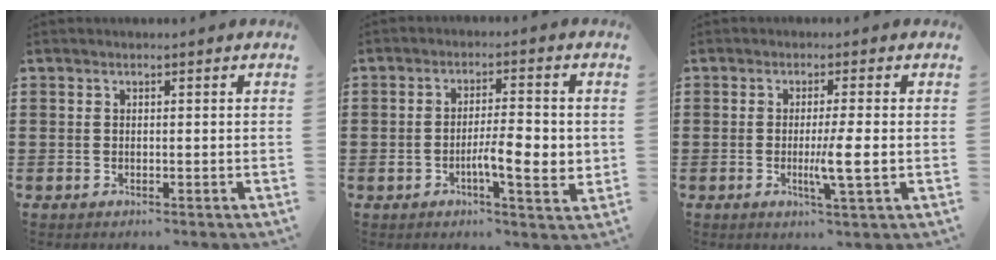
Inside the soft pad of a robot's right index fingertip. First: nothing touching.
{"total": 7.3, "force": [-1.3, 2.2, 6.8], "torque": [-0.105, 0.001, -0.022]}
{"total": 4.9, "force": [-0.7, 0.0, 4.9], "torque": [-0.083, -0.008, -0.014]}